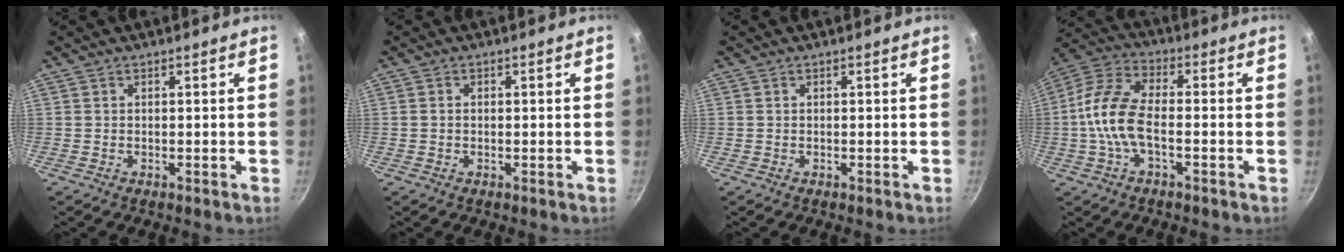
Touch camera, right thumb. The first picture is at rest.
{"total": 0.9, "force": [-0.1, 0.7, 0.5], "torque": [-0.008, 0.005, -0.001]}
{"total": 0.0}
{"total": 11.5, "force": [-1.9, 5.5, 9.9], "torque": [-0.201, 0.033, -0.056]}